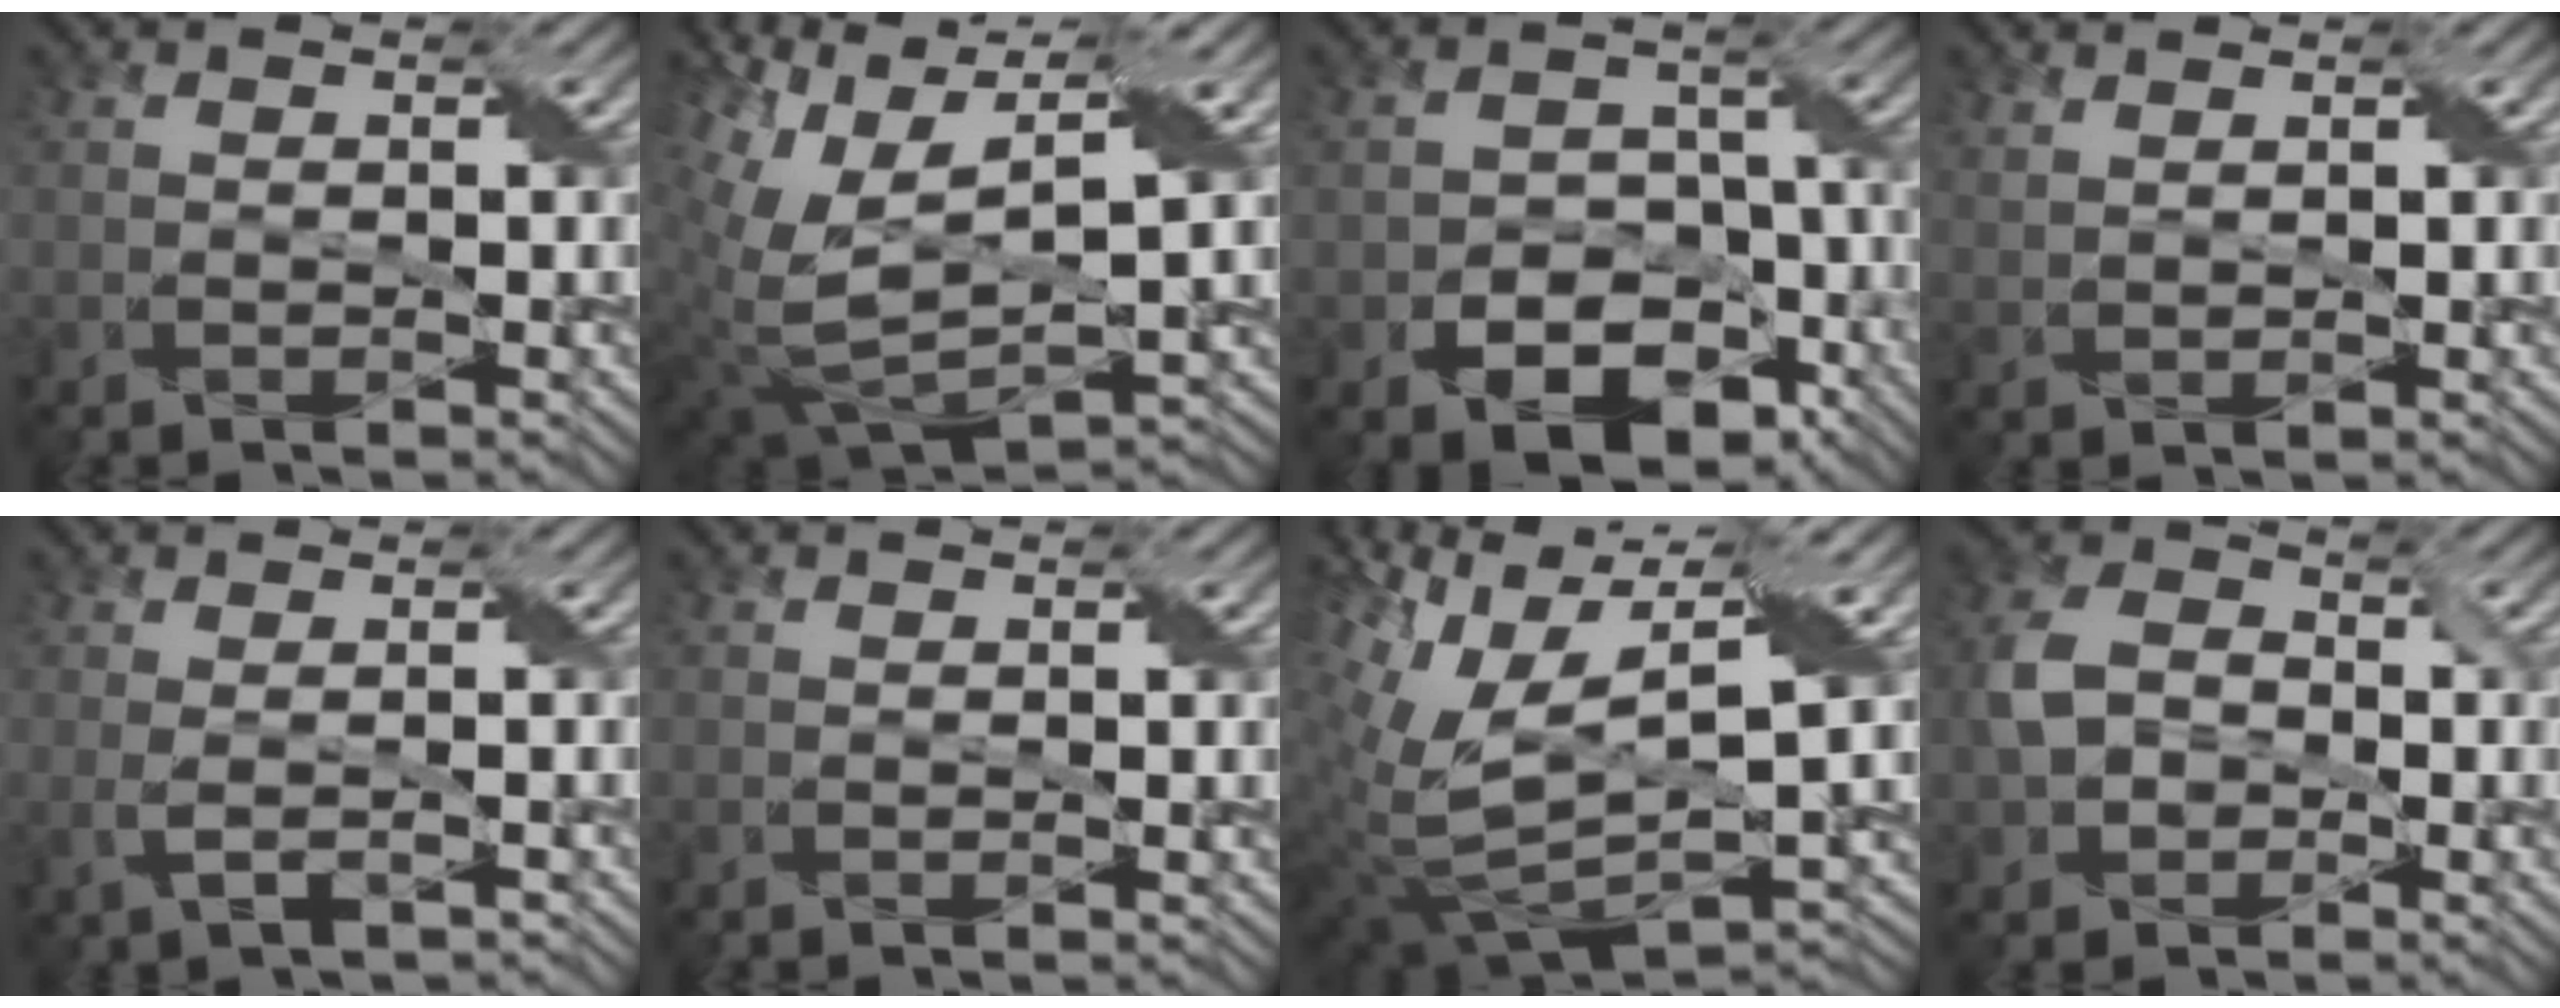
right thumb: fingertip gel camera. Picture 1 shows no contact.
{"total": 12.1, "force": [4.3, 6.0, 9.6], "torque": [-0.232, -0.009, 0.090]}
{"total": 10.9, "force": [-5.9, 7.6, 5.1], "torque": [-0.072, -0.010, -0.096]}
{"total": 1.8, "force": [1.6, 0.5, 0.8], "torque": [-0.011, -0.005, 0.028]}
{"total": 1.6, "force": [0.0, 0.5, 1.5], "torque": [-0.034, -0.001, 0.003]}
{"total": 0.0}
{"total": 13.4, "force": [4.0, 6.1, 11.2], "torque": [-0.260, -0.009, 0.082]}
{"total": 5.3, "force": [-1.0, 4.4, 2.8], "torque": [-0.073, 0.001, -0.023]}